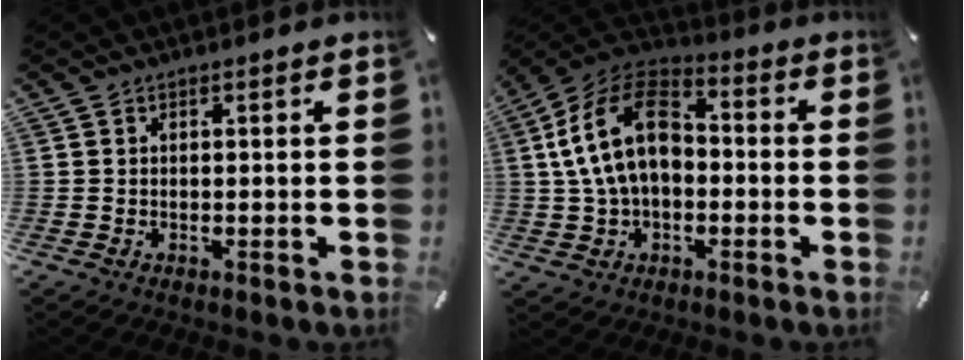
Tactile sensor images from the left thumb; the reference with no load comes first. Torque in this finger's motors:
{"motor_torque": [1.19, 2.70, 1.19, -0.74, 0.70]}